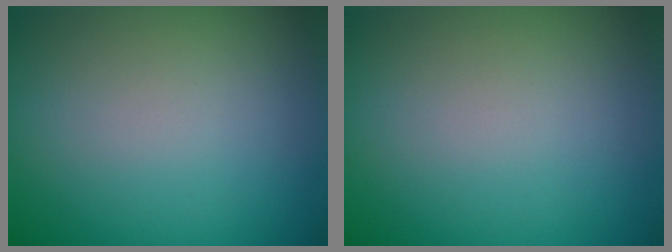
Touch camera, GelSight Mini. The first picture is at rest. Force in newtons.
{"total": 0.0}